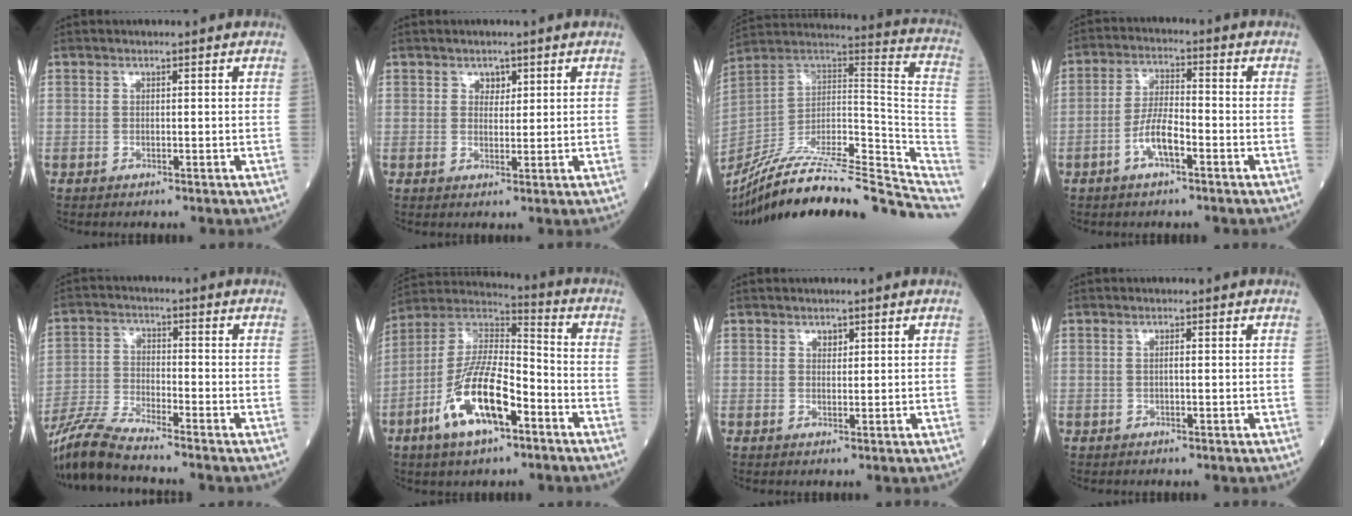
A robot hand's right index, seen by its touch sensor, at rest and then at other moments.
{"total": 1.8, "force": [1.0, 1.3, 0.8], "torque": [-0.006, -0.003, 0.015]}
{"total": 29.3, "force": [-25.0, 2.6, 15.1], "torque": [-0.171, 0.004, -0.378]}
{"total": 6.0, "force": [-2.7, 1.5, 5.2], "torque": [-0.105, 0.006, -0.053]}
{"total": 8.7, "force": [-7.9, -0.5, 3.7], "torque": [-0.081, -0.026, -0.157]}
{"total": 15.5, "force": [-6.6, 4.8, 13.2], "torque": [-0.266, 0.005, -0.122]}
{"total": 1.2, "force": [0.7, 0.7, 0.5], "torque": [-0.005, -0.003, 0.010]}
{"total": 0.9, "force": [0.0, 0.1, 0.9], "torque": [-0.018, 0.001, -0.001]}